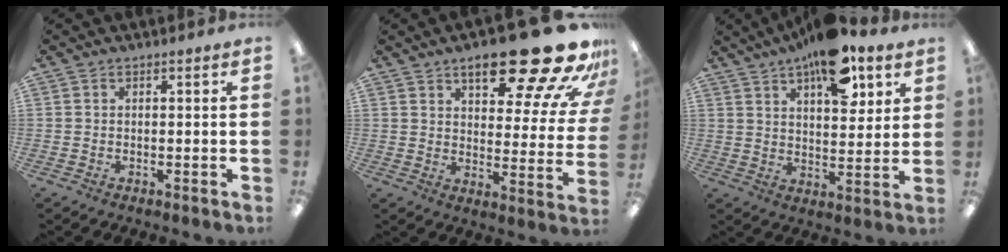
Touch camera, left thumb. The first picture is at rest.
{"total": 23.2, "force": [15.2, 7.3, 16.0], "torque": [-0.209, -0.104, 0.239]}
{"total": 14.4, "force": [9.3, 6.1, 9.1], "torque": [-0.124, -0.045, 0.155]}